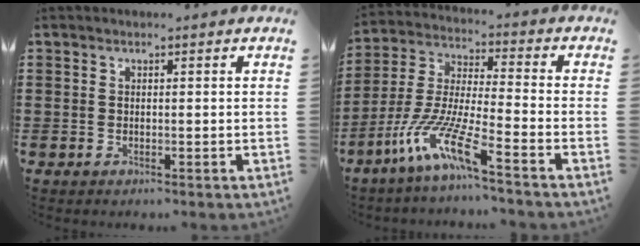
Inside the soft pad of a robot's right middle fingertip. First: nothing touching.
{"total": 10.2, "force": [-7.3, 0.6, 7.2], "torque": [-0.169, -0.020, -0.150]}